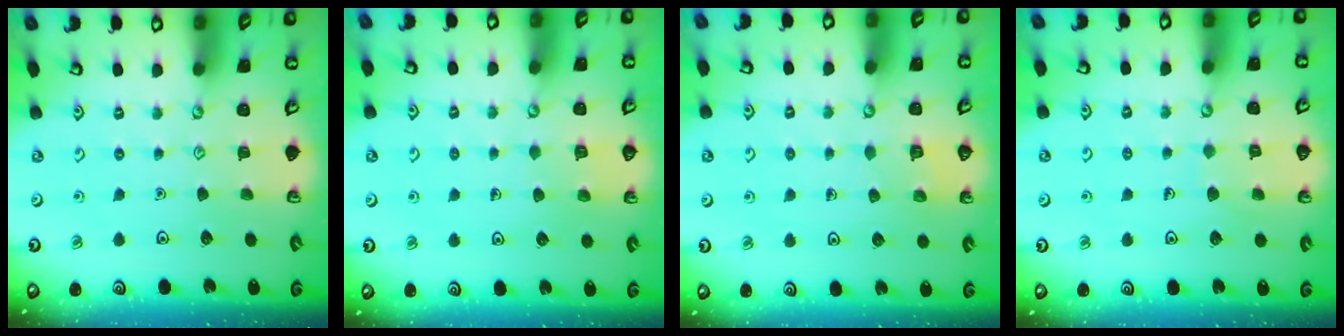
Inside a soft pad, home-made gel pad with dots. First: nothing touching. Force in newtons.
{"total": 2.8, "press": 2.8, "slide": 0.3}
{"total": 2.8, "press": 2.8, "slide": 0.1}
{"total": 5.9, "press": 5.9, "slide": 0.5}